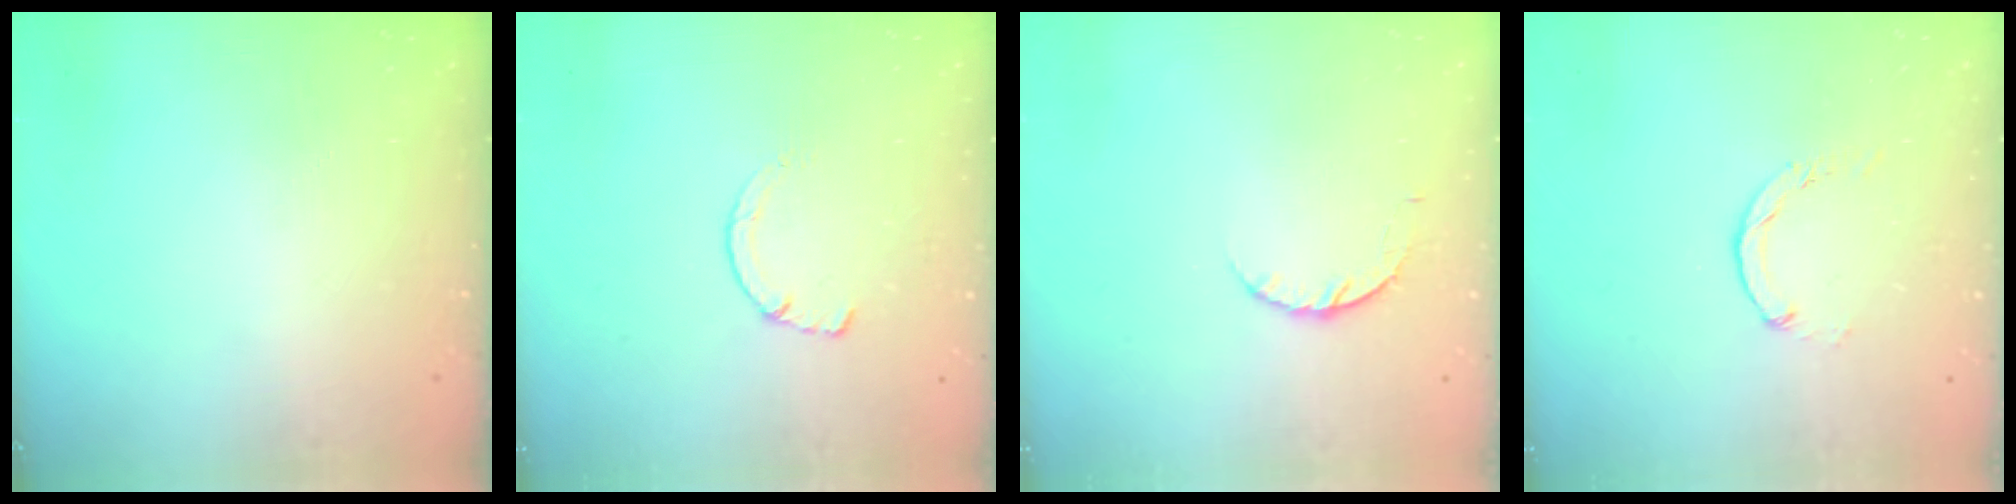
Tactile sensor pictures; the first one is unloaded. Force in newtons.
{"total": 1.4, "press": 1.4, "slide": 0.3}
{"total": 3.9, "press": 3.9, "slide": 0.6}
{"total": 0.7, "press": 0.7, "slide": 0.2}